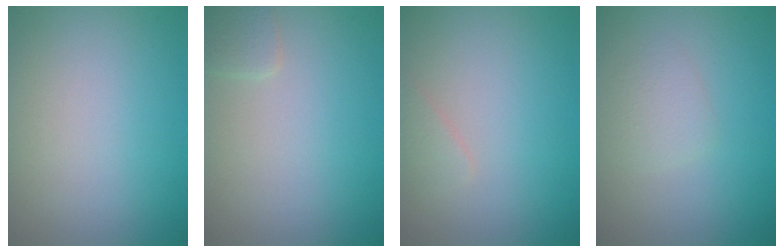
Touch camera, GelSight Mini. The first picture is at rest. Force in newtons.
{"total": 1.1, "press": 1.1, "slide": 0.1}
{"total": 0.9, "press": 0.9, "slide": 0.1}
{"total": 1.4, "press": 1.4, "slide": 0.1}